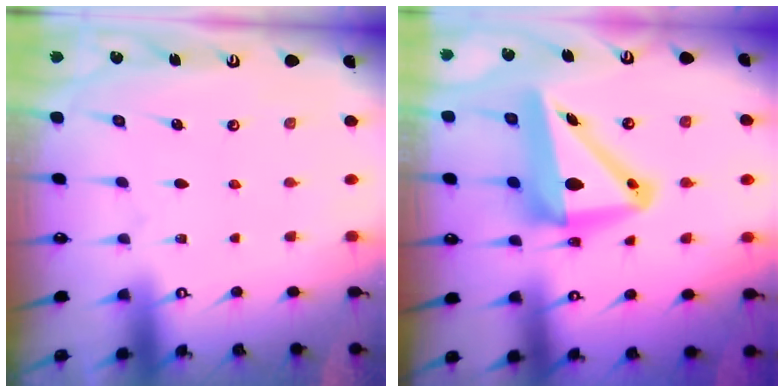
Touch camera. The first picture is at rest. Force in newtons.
{"total": 14.0, "press": 13.6, "slide": 3.3}